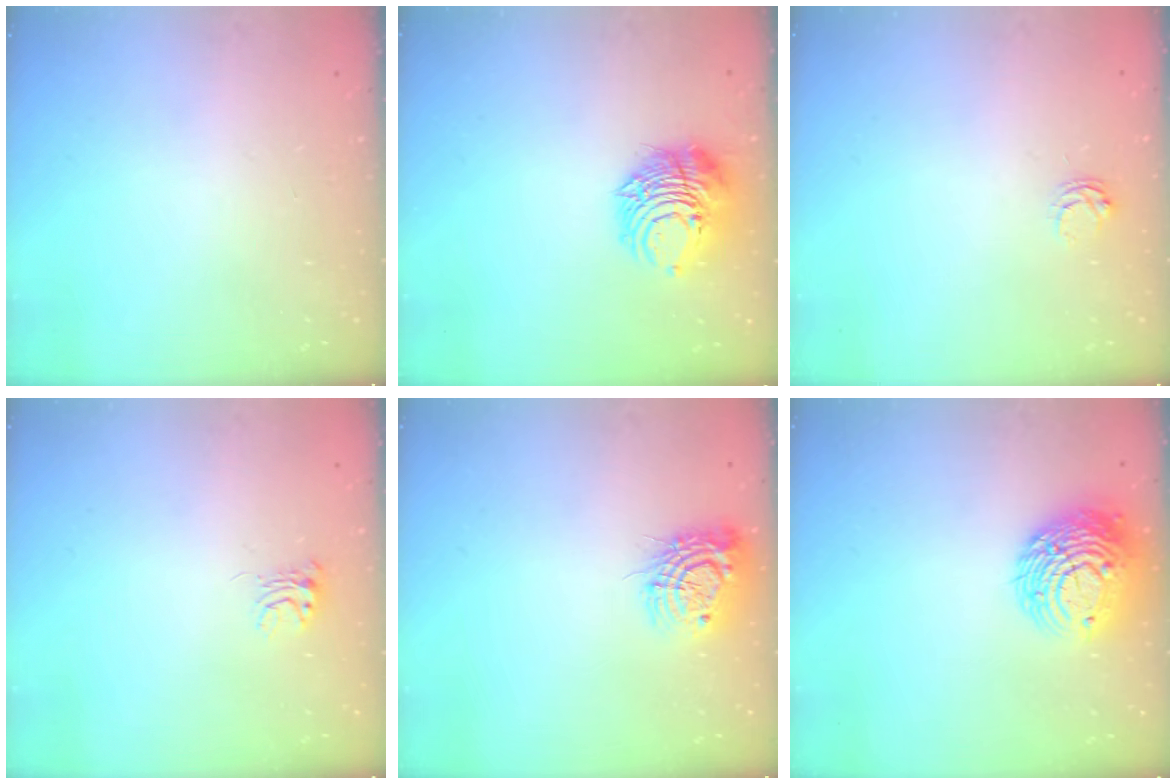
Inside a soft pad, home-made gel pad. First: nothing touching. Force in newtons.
{"total": 9.5, "press": 9.4, "slide": 1.3}
{"total": 3.9, "press": 3.9, "slide": 0.2}
{"total": 4.6, "press": 4.6, "slide": 0.3}
{"total": 12.0, "press": 12.0, "slide": 0.8}
{"total": 12.8, "press": 12.8, "slide": 1.1}